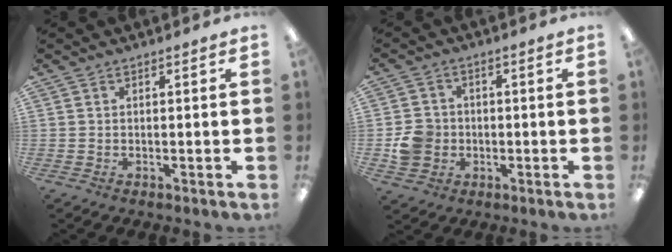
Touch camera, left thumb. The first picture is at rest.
{"total": 6.6, "force": [-1.0, 6.1, 2.4], "torque": [-0.037, 0.014, -0.015]}